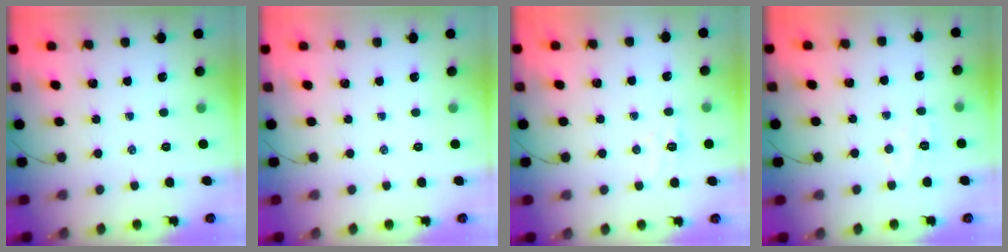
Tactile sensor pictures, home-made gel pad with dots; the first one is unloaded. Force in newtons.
{"total": 0.0}
{"total": 5.5, "press": 5.4, "slide": 1.0}
{"total": 4.5, "press": 4.4, "slide": 1.0}